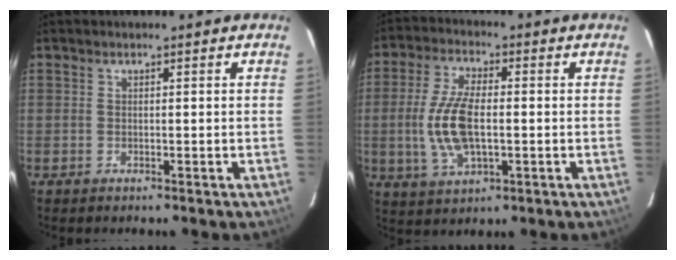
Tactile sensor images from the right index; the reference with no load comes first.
{"total": 11.2, "force": [-1.0, 5.1, 9.9], "torque": [-0.210, 0.001, -0.016]}